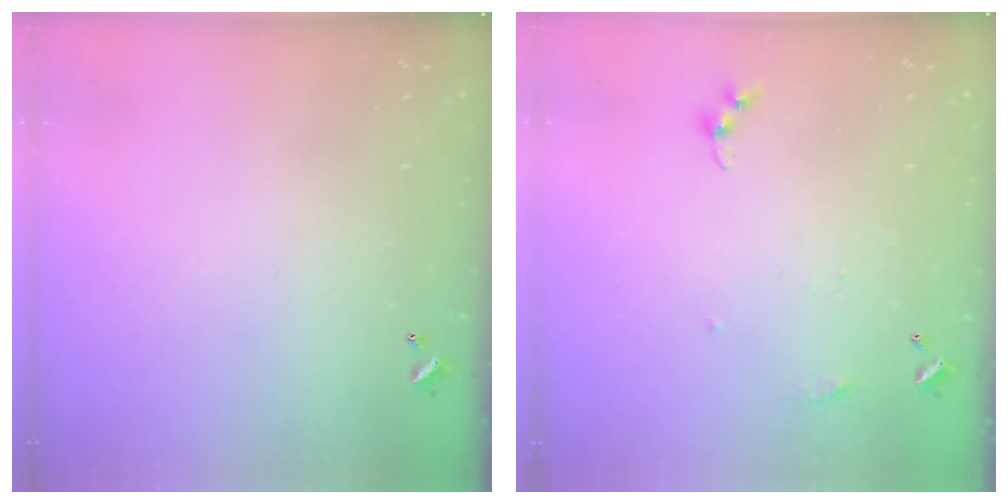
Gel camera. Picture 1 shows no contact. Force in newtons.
{"total": 5.1, "press": 5.0, "slide": 0.6}